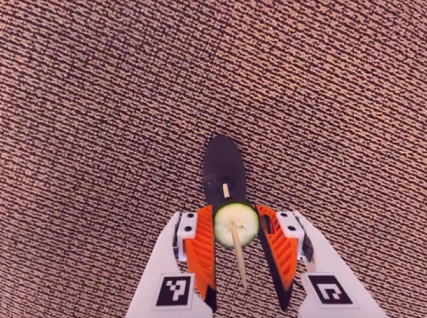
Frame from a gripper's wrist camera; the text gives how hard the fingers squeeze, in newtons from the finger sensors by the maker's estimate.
{"total": 8.1, "left": 8.0, "right": 8.2}